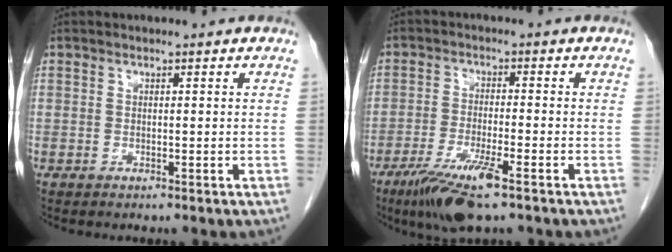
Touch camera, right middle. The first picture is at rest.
{"total": 8.5, "force": [-5.4, 0.7, 6.6], "torque": [-0.128, -0.022, -0.094]}